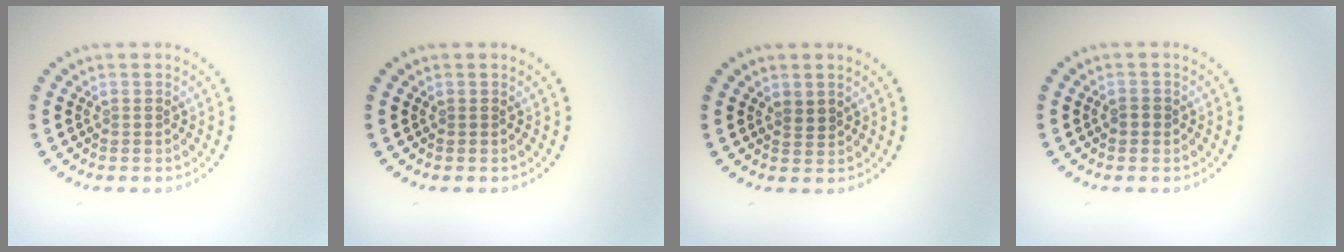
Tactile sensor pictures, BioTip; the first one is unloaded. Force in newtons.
{"total": 0.0}
{"total": 1.1, "press": 0.9, "slide": 0.6}
{"total": 1.0, "press": 1.0, "slide": 0.1}